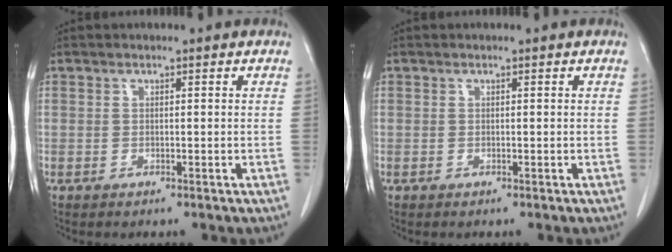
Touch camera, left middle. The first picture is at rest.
{"total": 0.0}